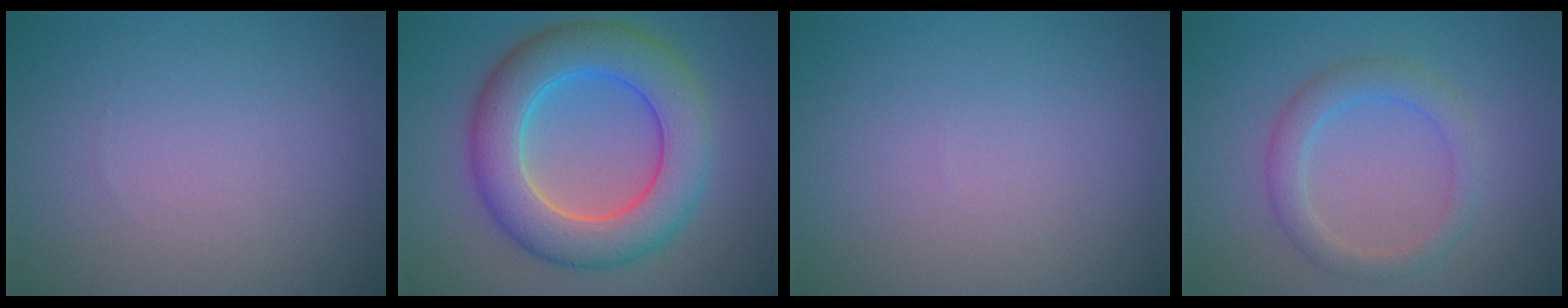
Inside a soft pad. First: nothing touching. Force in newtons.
{"total": 9.1, "press": 9.1, "slide": 0.4}
{"total": 0.0}
{"total": 1.9, "press": 1.9, "slide": 0.2}